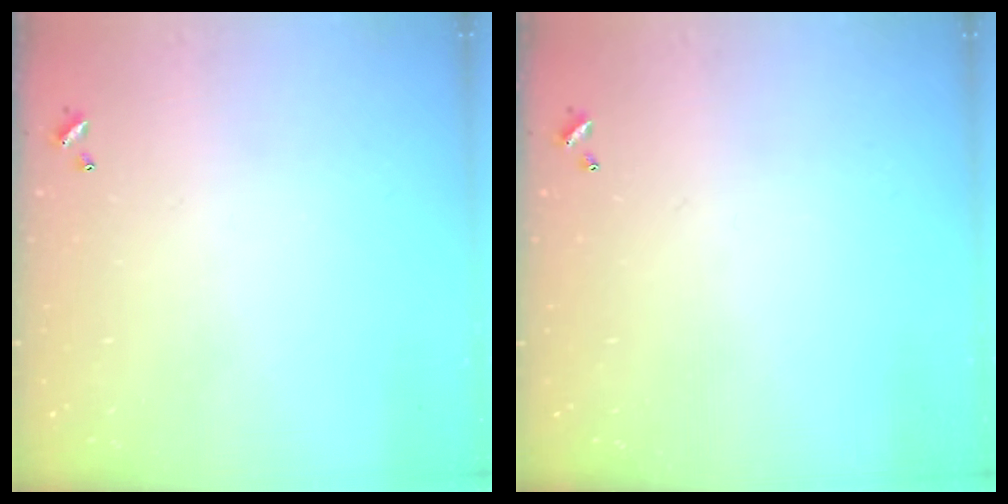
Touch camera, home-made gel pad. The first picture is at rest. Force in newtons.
{"total": 0.0}